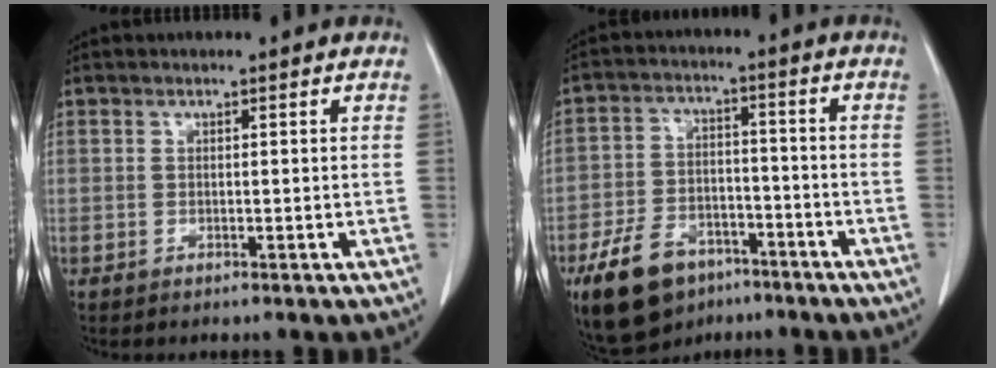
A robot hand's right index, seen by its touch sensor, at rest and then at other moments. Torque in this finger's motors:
{"motor_torque": [-0.12, -0.21, -0.33, -0.14]}